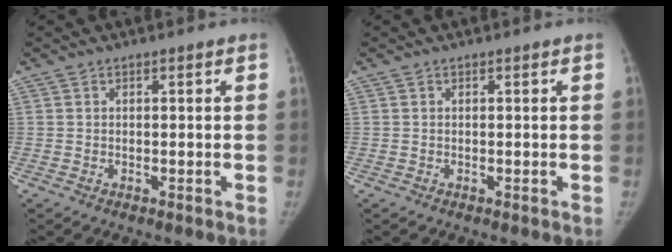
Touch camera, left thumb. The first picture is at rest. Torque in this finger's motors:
{"motor_torque": [0.06, -0.01, 0.20, 0.01, 0.03]}